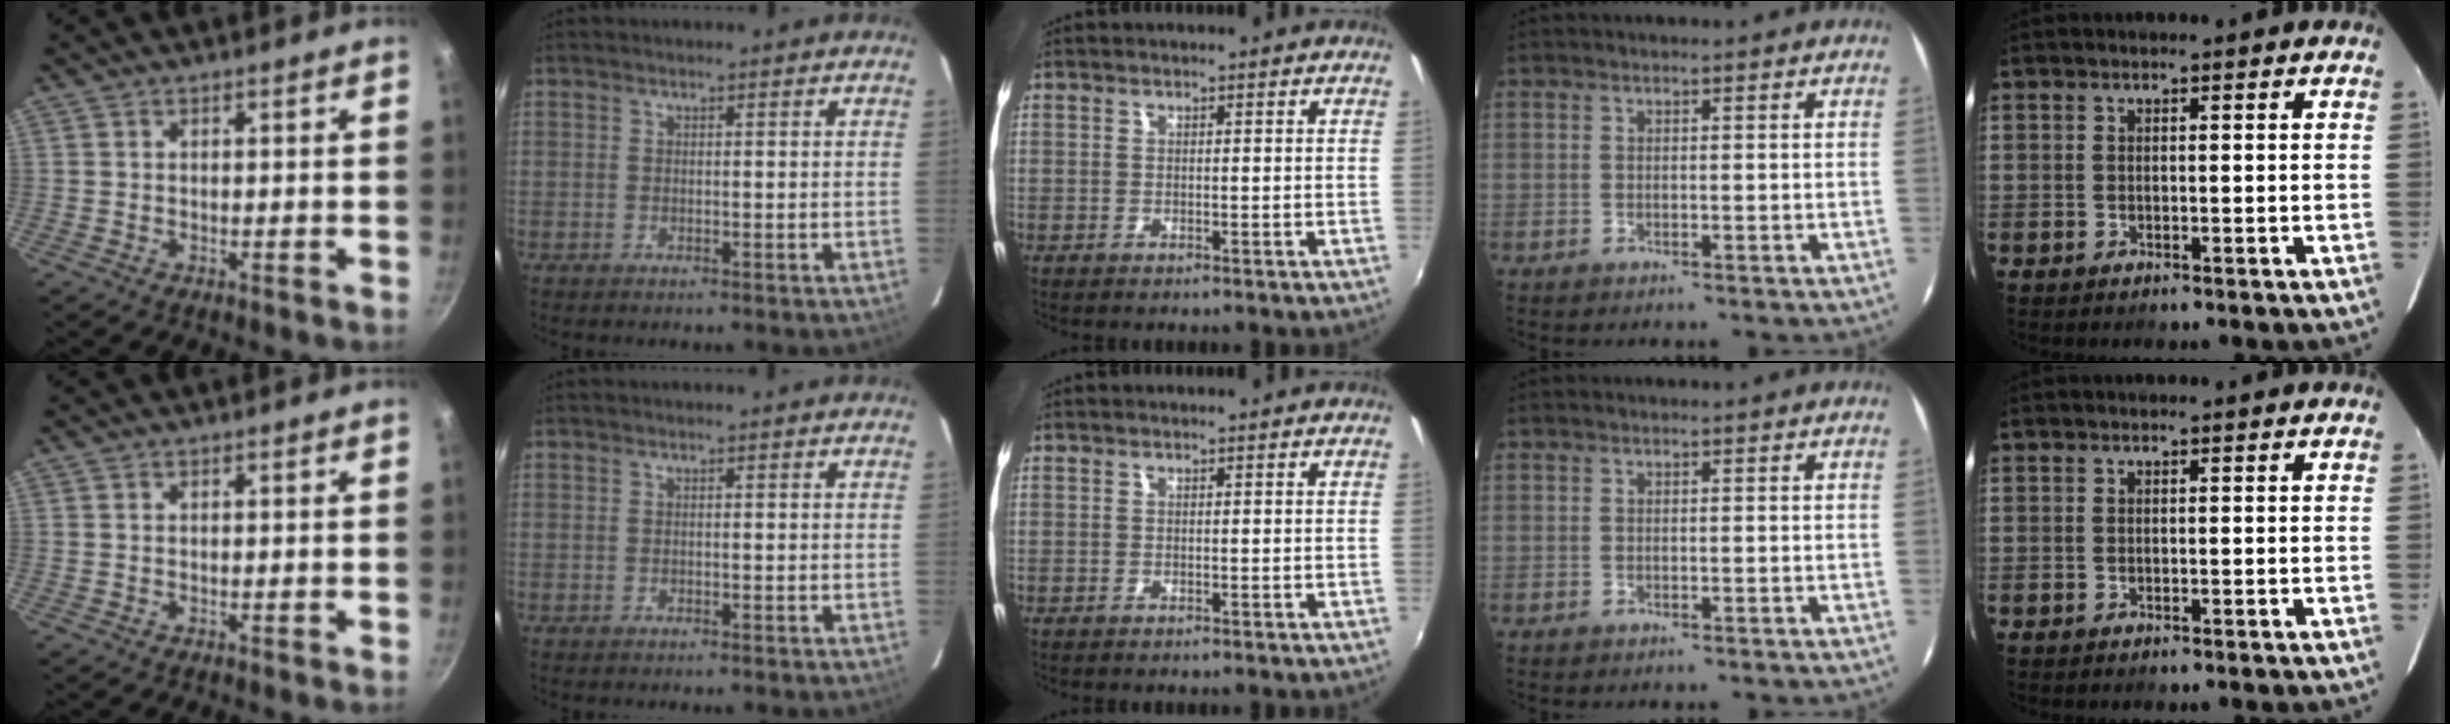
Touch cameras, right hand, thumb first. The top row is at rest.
{}